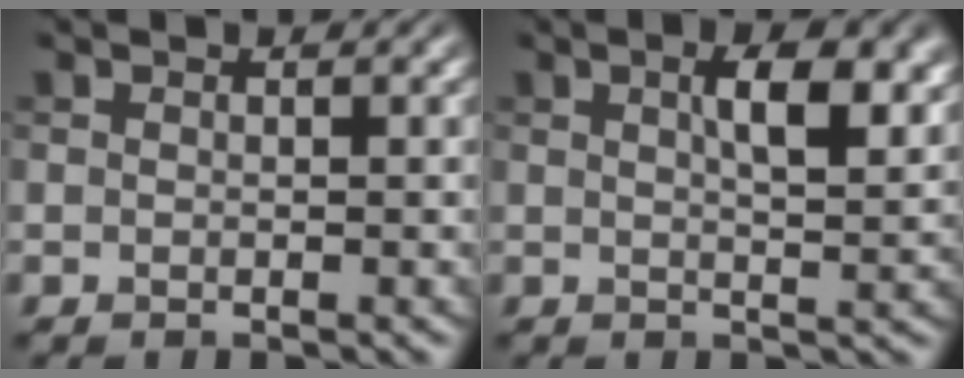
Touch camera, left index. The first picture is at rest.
{"total": 4.9, "force": [1.8, 1.6, 4.2], "torque": [-0.062, 0.003, 0.030]}